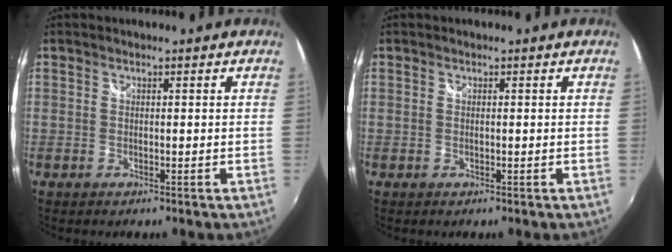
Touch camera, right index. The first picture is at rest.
{"total": 0.0}